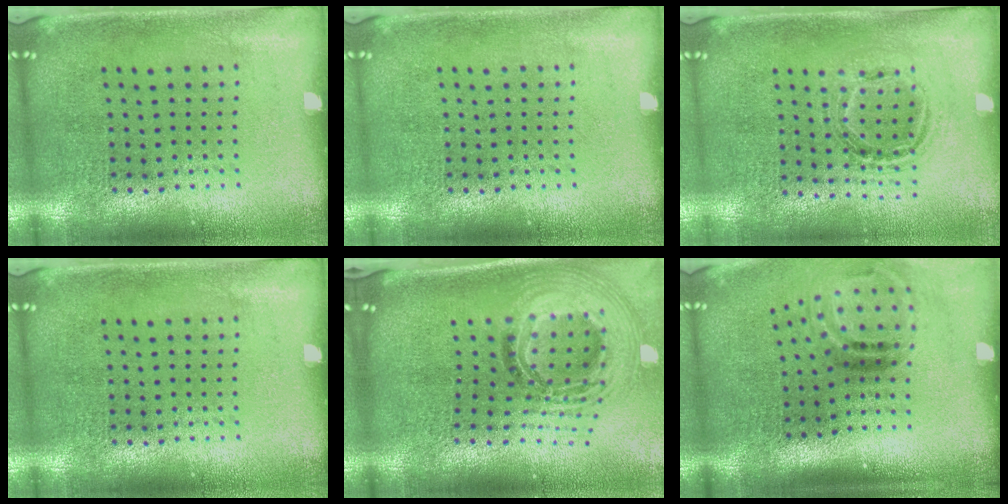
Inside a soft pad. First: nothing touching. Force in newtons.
{"total": 0.0}
{"total": 1.0, "press": 1.0, "slide": 0.2}
{"total": 0.0}
{"total": 2.1, "press": 1.6, "slide": 1.4}
{"total": 2.0, "press": 1.3, "slide": 1.6}